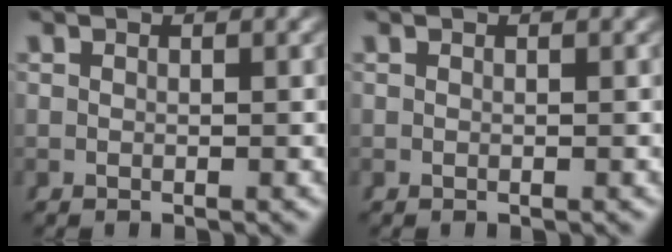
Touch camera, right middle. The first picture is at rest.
{"total": 0.0}